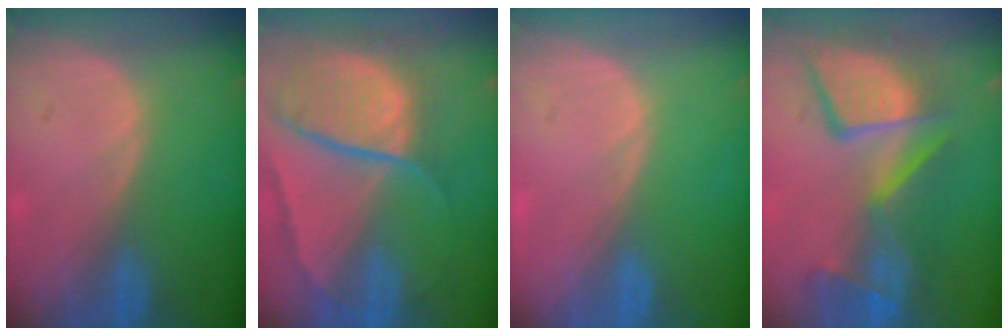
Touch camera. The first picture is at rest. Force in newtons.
{"total": 10.6, "press": 8.8, "slide": 5.9}
{"total": 0.0}
{"total": 12.1, "press": 11.1, "slide": 4.9}